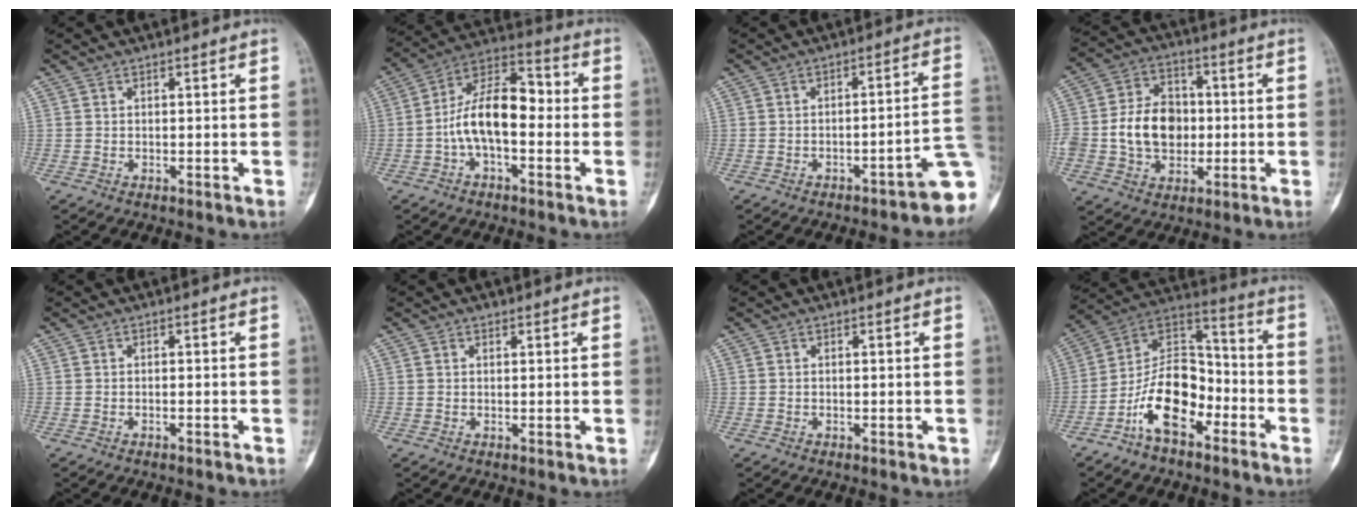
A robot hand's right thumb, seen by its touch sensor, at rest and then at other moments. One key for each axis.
{"total": 13.1, "fx": -1.7, "fy": 6.8, "fz": 11.1, "tx": -0.185, "ty": 0.047, "tz": -0.041}
{"total": 10.3, "fx": -4.8, "fy": 2.5, "fz": 8.8, "tx": -0.085, "ty": 0.046, "tz": -0.059}
{"total": 13.2, "fx": -0.9, "fy": 10.1, "fz": 8.5, "tx": -0.125, "ty": 0.023, "tz": -0.015}
{"total": 0.8, "fx": -0.7, "fy": 0.0, "fz": 0.5, "tx": -0.017, "ty": 0.010, "tz": -0.005}
{"total": 0.8, "fx": 0.5, "fy": 0.5, "fz": 0.3, "tx": -0.002, "ty": -0.002, "tz": 0.005}
{"total": 0.7, "fx": -0.4, "fy": 0.2, "fz": 0.5, "tx": -0.009, "ty": -0.001, "tz": -0.005}
{"total": 14.7, "fx": -7.0, "fy": 8.1, "fz": 10.0, "tx": -0.160, "ty": 0.075, "tz": -0.136}